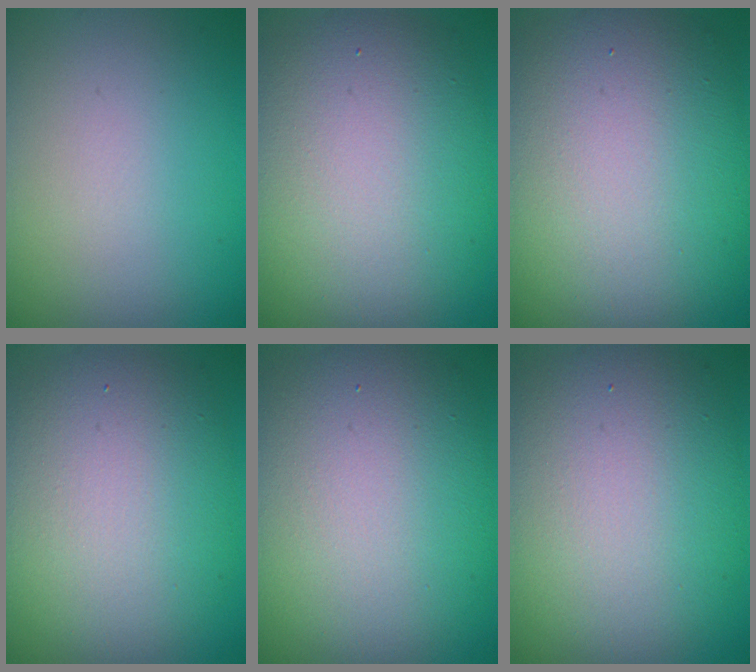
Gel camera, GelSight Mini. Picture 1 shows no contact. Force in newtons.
{"total": 10.9, "press": 10.8, "slide": 0.7}
{"total": 12.9, "press": 12.8, "slide": 1.4}
{"total": 9.3, "press": 9.3, "slide": 0.6}
{"total": 11.9, "press": 11.9, "slide": 0.7}
{"total": 10.8, "press": 10.8, "slide": 0.9}